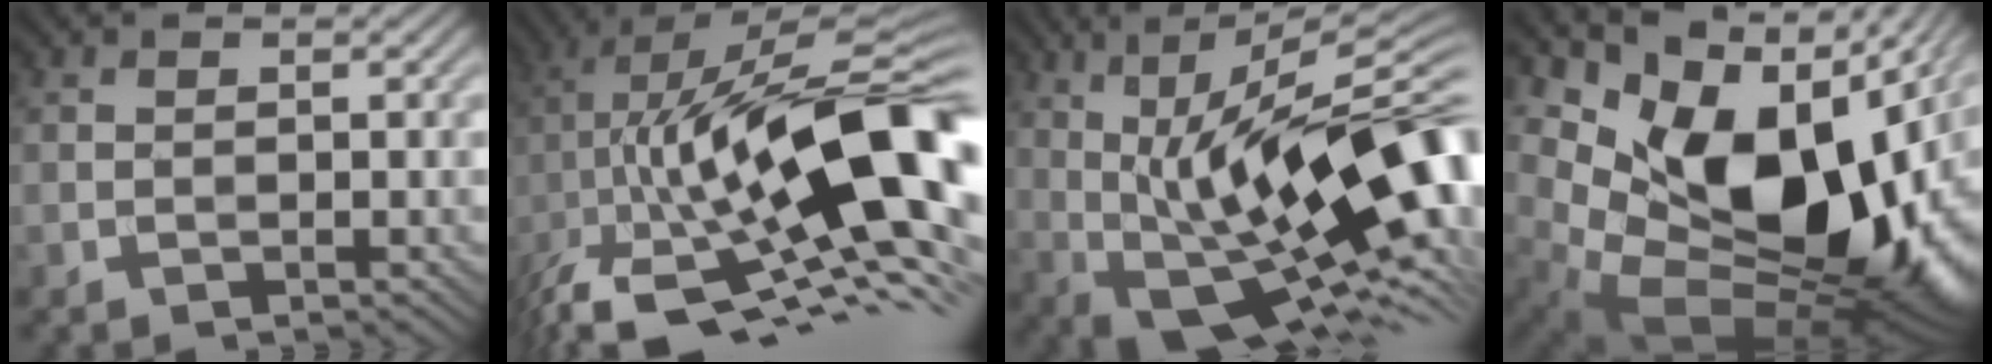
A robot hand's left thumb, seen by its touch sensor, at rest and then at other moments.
{"total": 21.2, "force": [-2.8, 9.0, 18.9], "torque": [-0.330, 0.002, -0.055]}
{"total": 18.7, "force": [0.5, 6.0, 17.7], "torque": [-0.286, 0.010, 0.020]}
{"total": 18.6, "force": [1.1, 13.1, 13.1], "torque": [-0.216, -0.032, 0.062]}